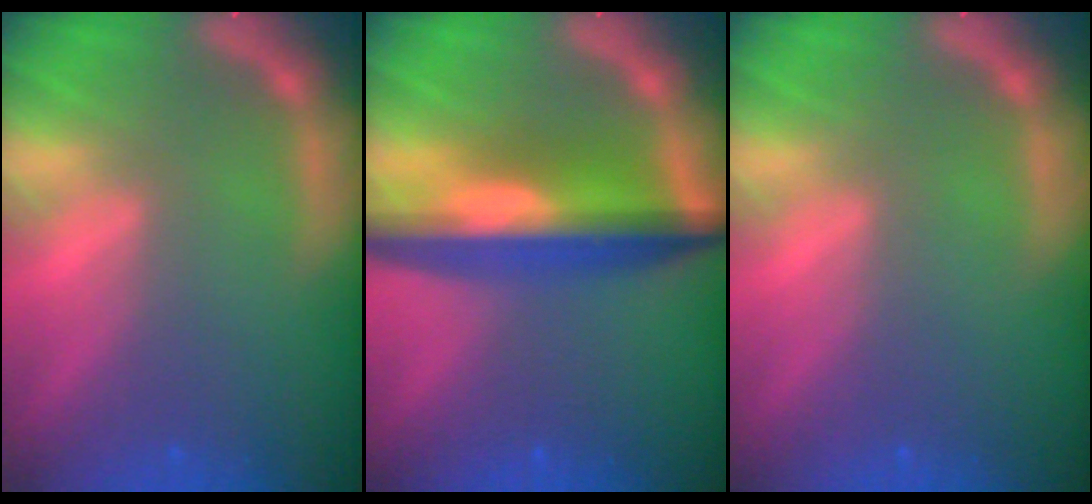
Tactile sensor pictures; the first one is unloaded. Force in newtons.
{"total": 9.0}
{"total": 0.0}